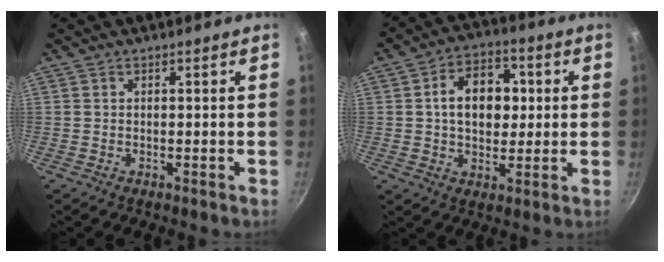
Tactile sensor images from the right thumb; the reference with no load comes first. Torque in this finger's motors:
{"motor_torque": [-0.19, 2.25, 1.04, -0.05, 0.09]}